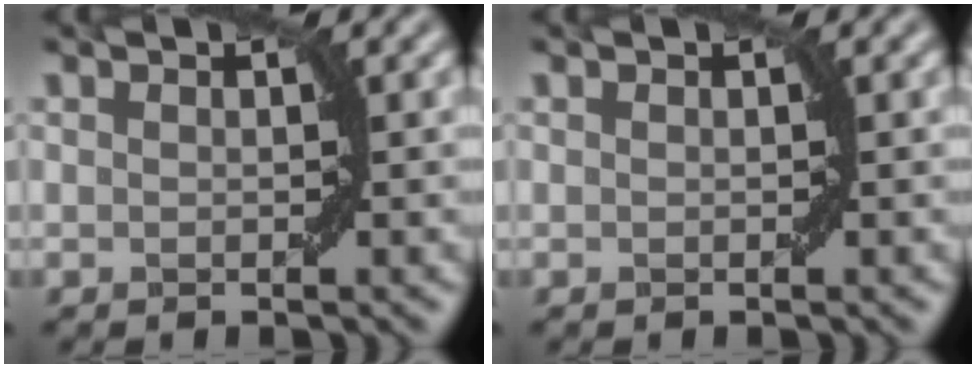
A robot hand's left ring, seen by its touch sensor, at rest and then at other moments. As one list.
[{"total": 0.0}]